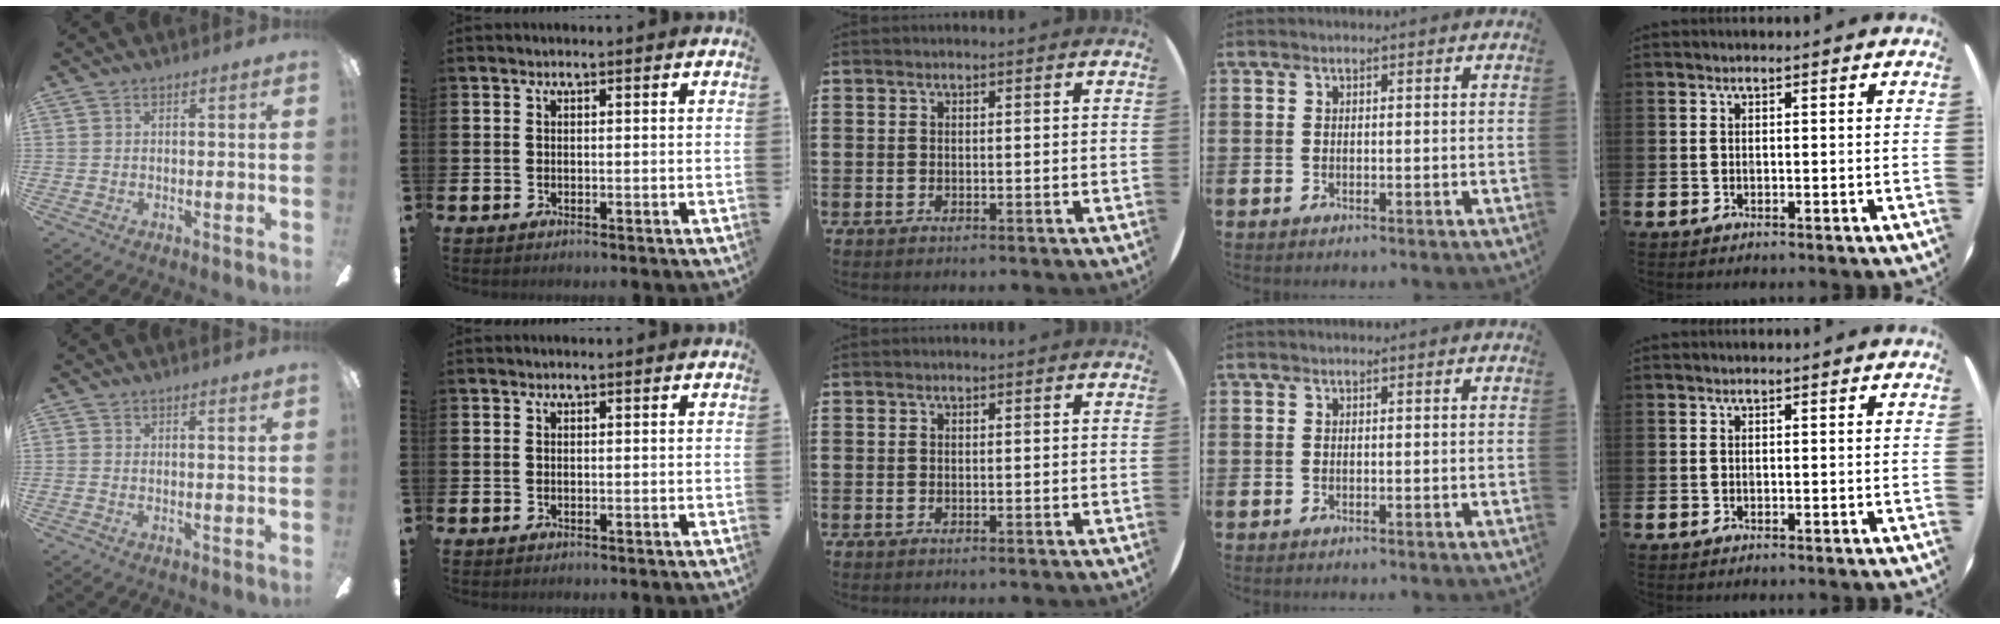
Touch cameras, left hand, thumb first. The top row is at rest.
{"thumb": {"total": 1.2, "force": [0.8, -0.2, 0.9], "torque": [-0.010, -0.007, 0.013]}}